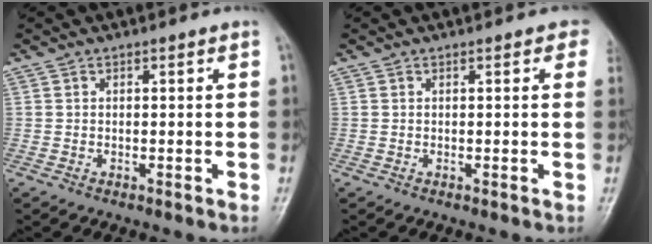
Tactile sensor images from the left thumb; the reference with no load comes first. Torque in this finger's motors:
{"motor_torque": [1.95, 1.55, 0.43, -0.01, 0.00]}